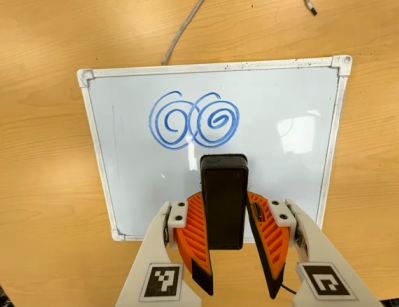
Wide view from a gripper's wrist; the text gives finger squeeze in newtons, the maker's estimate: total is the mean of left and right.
{"total": 5.6, "left": 5.1, "right": 6.2}